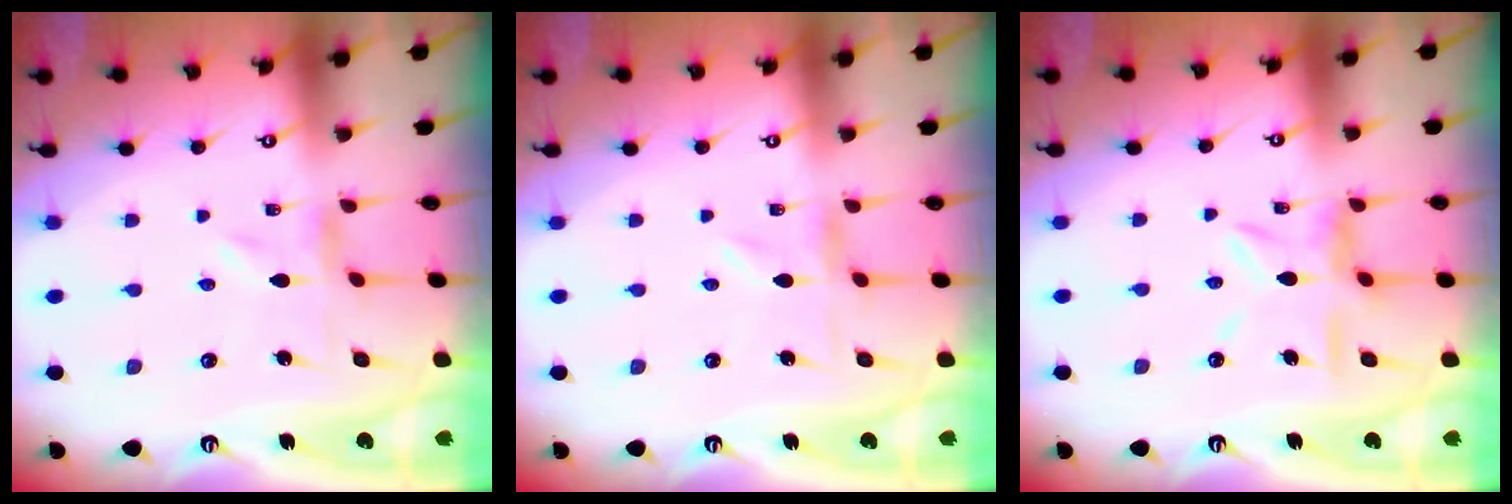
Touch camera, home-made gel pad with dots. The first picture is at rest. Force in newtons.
{"total": 0.6, "press": 0.6, "slide": 0.2}
{"total": 9.9, "press": 9.8, "slide": 0.9}